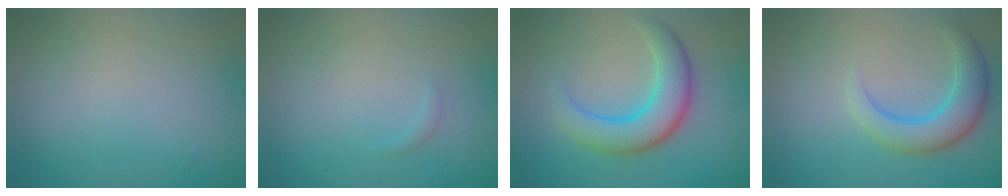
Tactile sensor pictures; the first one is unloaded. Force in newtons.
{"total": 0.5, "press": 0.5, "slide": 0.1}
{"total": 5.7, "press": 5.7, "slide": 0.1}
{"total": 4.6, "press": 4.6, "slide": 0.3}